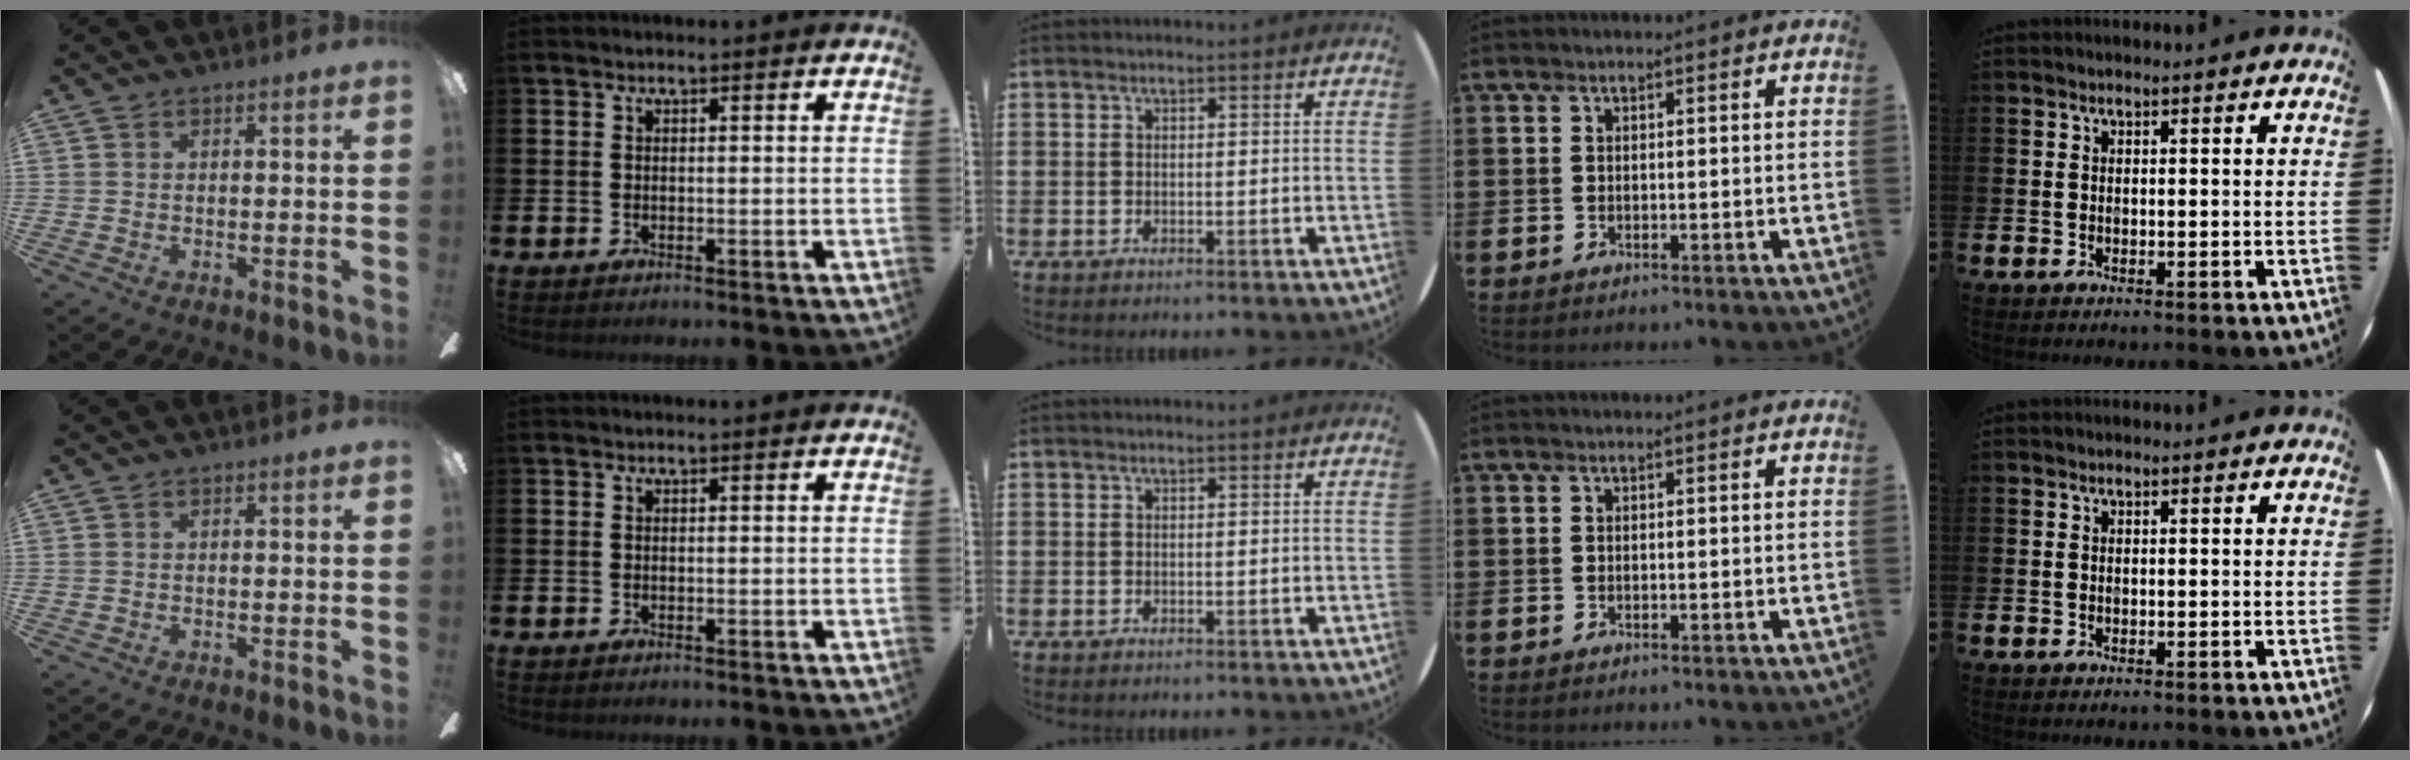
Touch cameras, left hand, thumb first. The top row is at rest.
{}